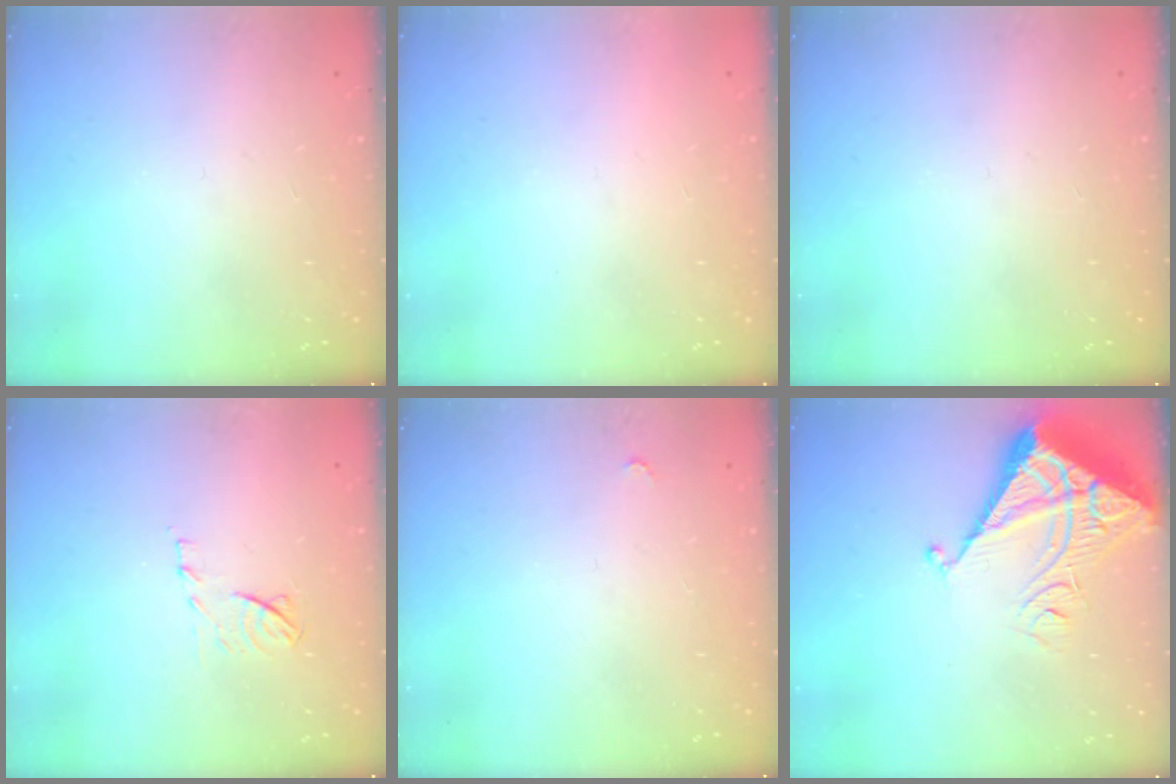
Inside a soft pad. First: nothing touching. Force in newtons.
{"total": 1.5, "press": 1.5, "slide": 0.1}
{"total": 0.0}
{"total": 7.6, "press": 7.6, "slide": 0.7}
{"total": 2.8, "press": 2.8, "slide": 0.4}
{"total": 7.4, "press": 7.3, "slide": 0.8}